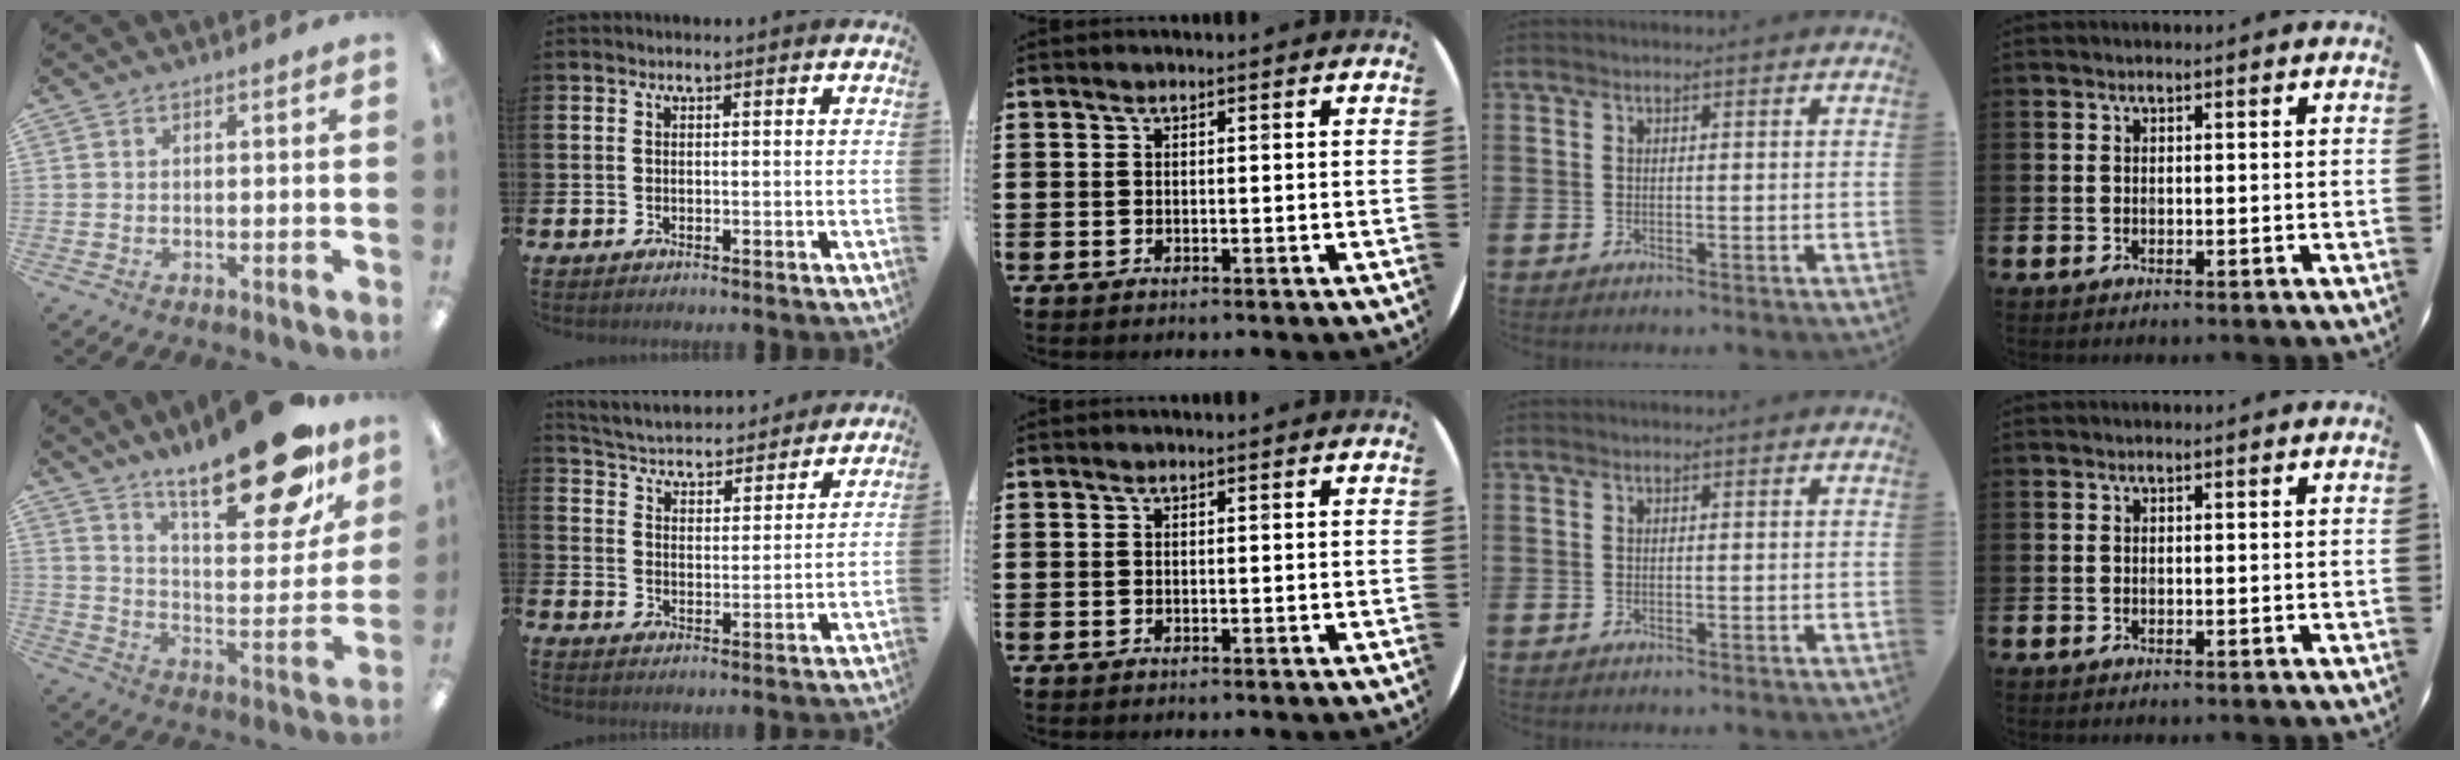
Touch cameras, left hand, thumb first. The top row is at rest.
{"thumb": {"total": 24.5, "force": [17.7, 7.9, 15.0], "torque": [-0.209, -0.118, 0.287]}, "index": {"total": 4.3, "force": [4.2, 1.0, 0.2], "torque": [-0.032, -0.042, 0.065]}}